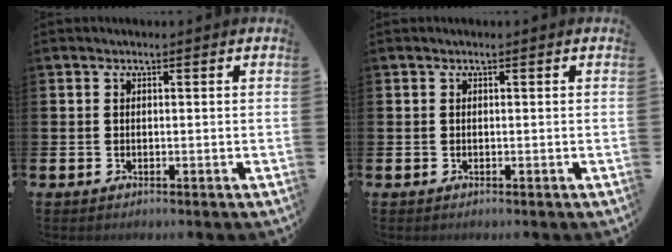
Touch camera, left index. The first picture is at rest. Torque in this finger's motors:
{"motor_torque": [0.12, -0.04, -0.04, -0.01]}